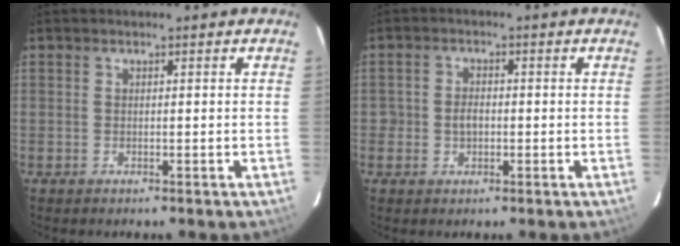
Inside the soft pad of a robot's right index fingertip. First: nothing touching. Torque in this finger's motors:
{"motor_torque": [-0.09, 0.05, -0.06, 0.01]}